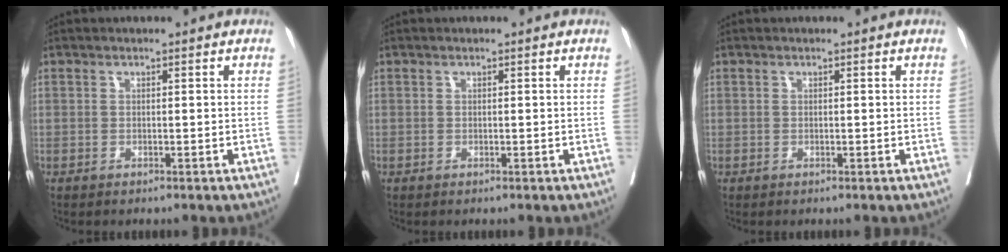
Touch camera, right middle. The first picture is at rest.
{"total": 0.0}
{"total": 0.0}